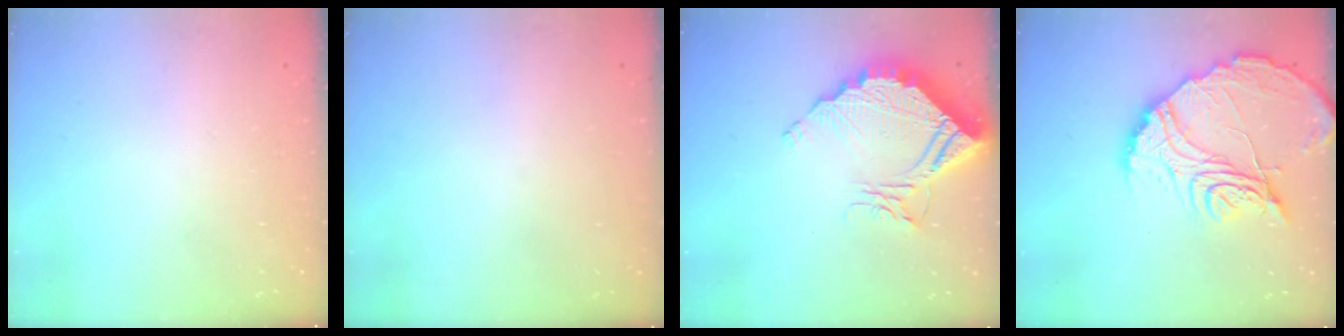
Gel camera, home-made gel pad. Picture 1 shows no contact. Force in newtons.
{"total": 3.0, "press": 3.0, "slide": 0.1}
{"total": 13.4, "press": 13.3, "slide": 1.2}
{"total": 18.4, "press": 18.3, "slide": 1.6}